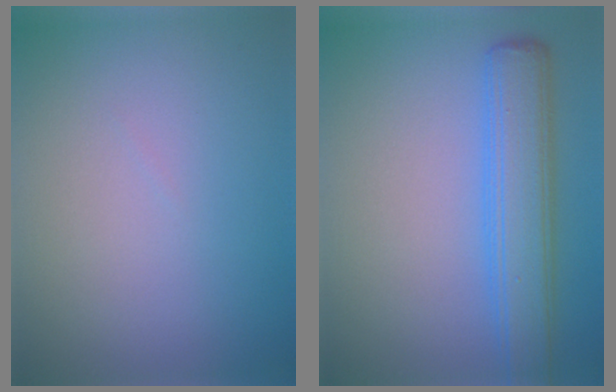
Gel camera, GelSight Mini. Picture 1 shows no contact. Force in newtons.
{"total": 5.5, "press": 5.5, "slide": 0.1}